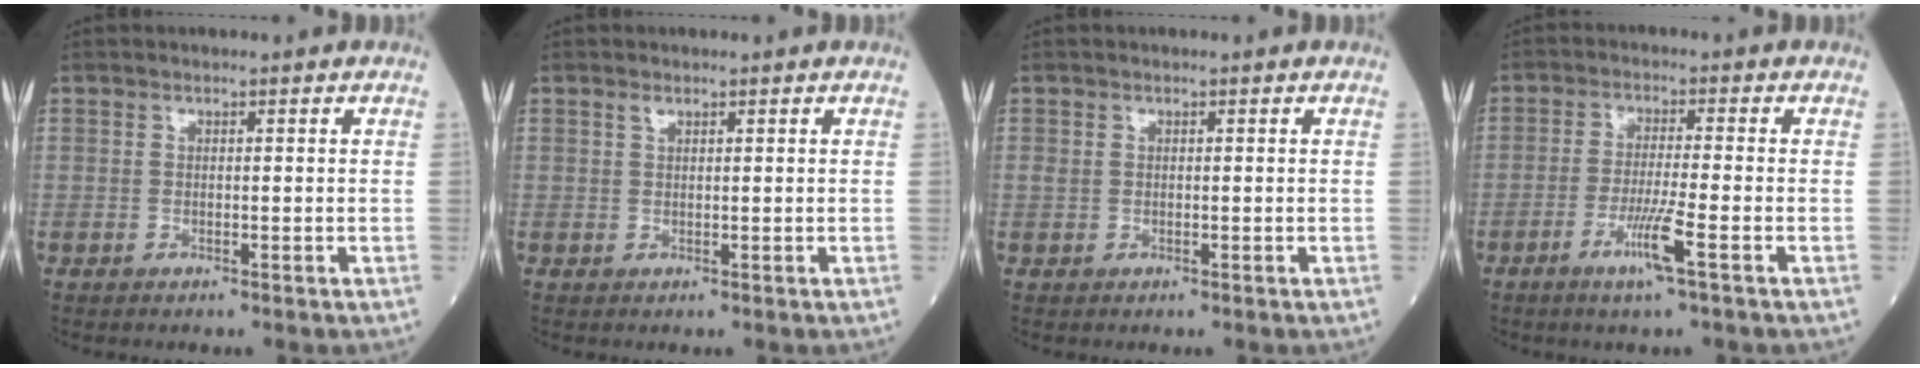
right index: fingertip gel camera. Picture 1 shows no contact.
{"total": 0.7, "force": [0.6, 0.3, 0.4], "torque": [-0.011, 0.003, 0.011]}
{"total": 0.7, "force": [0.1, 0.6, 0.3], "torque": [-0.006, 0.007, 0.003]}
{"total": 5.6, "force": [-2.7, -0.7, 4.8], "torque": [-0.094, -0.012, -0.053]}